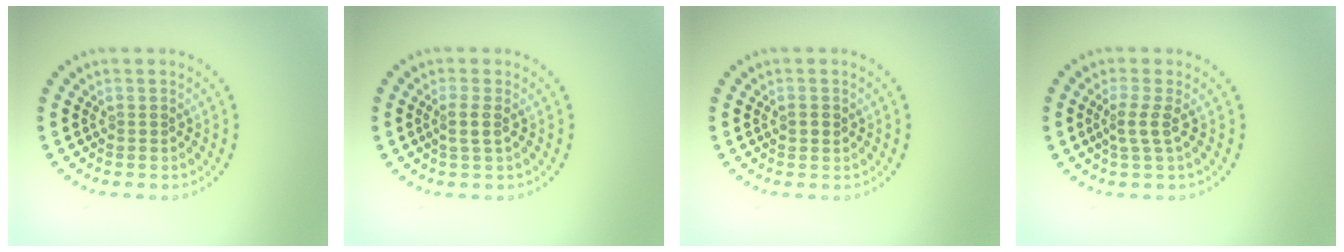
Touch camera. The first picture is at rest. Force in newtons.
{"total": 1.5, "press": 1.3, "slide": 0.8}
{"total": 1.1, "press": 1.0, "slide": 0.4}
{"total": 1.9, "press": 1.4, "slide": 1.3}